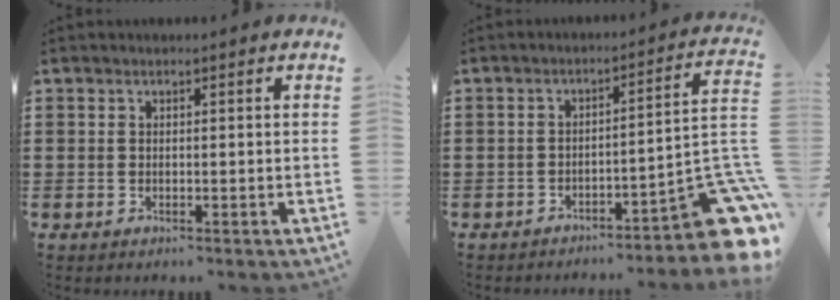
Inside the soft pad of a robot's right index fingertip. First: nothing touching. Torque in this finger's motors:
{"motor_torque": [2.06, -0.08, 1.05, 0.08]}